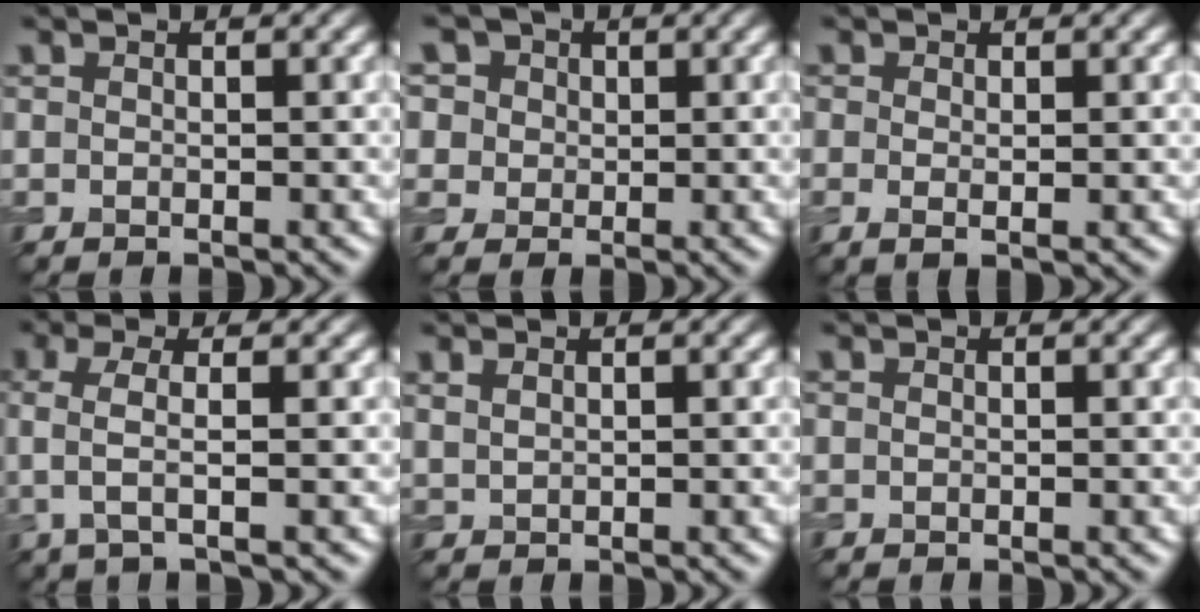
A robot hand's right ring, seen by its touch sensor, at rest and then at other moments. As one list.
[{"total": 8.4, "force": [4.2, 6.3, 3.6], "torque": [-0.072, 0.027, 0.039]}, {"total": 1.2, "force": [0.0, 0.3, 1.1], "torque": [-0.022, -0.003, -0.002]}, {"total": 3.4, "force": [0.1, 0.9, 3.2], "torque": [-0.065, 0.004, -0.003]}, {"total": 1.0, "force": [0.7, 0.4, 0.6], "torque": [-0.016, 0.000, 0.019]}, {"total": 0.0}]